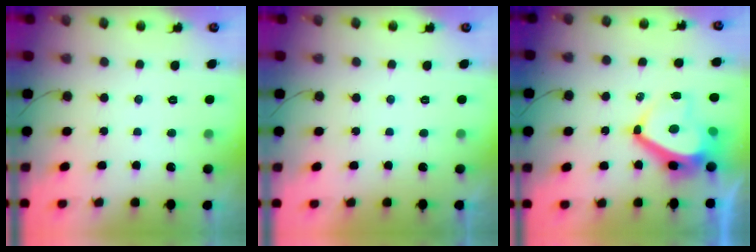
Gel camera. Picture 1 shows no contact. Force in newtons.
{"total": 2.1, "press": 2.1, "slide": 0.4}
{"total": 11.4, "press": 11.3, "slide": 1.2}